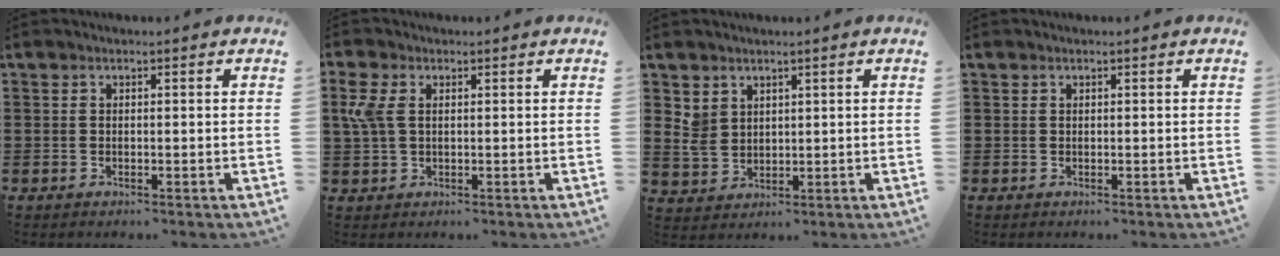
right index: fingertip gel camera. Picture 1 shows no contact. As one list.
[{"total": 4.5, "force": [1.2, 2.7, 3.4], "torque": [-0.098, 0.000, 0.014]}, {"total": 3.8, "force": [1.9, 3.0, 1.3], "torque": [-0.045, 0.008, 0.035]}, {"total": 0.0}]